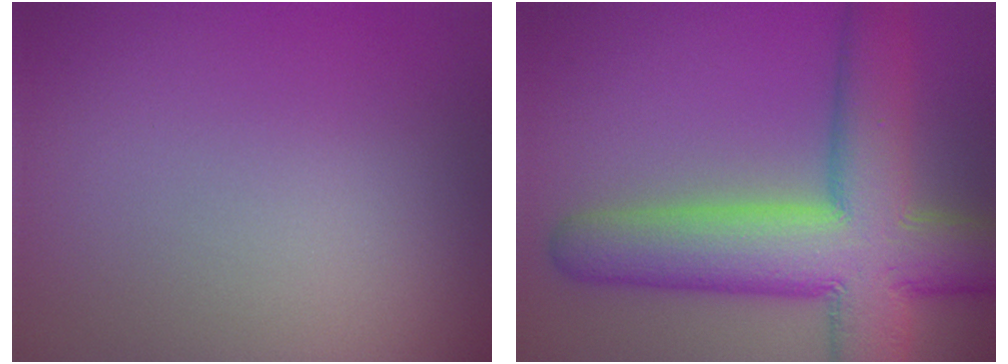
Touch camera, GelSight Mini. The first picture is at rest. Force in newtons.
{"total": 12.2, "press": 12.2, "slide": 0.7}